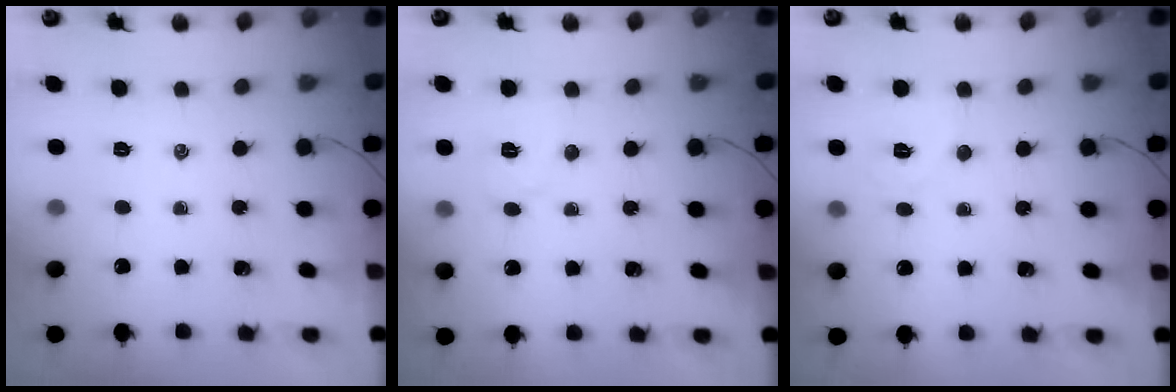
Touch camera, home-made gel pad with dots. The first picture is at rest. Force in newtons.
{"total": 5.2, "press": 5.1, "slide": 0.9}
{"total": 6.6, "press": 6.4, "slide": 1.2}